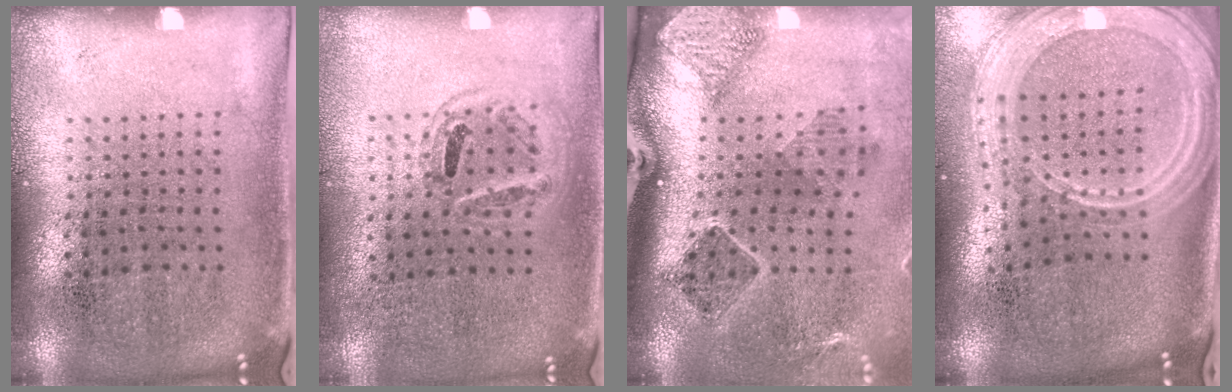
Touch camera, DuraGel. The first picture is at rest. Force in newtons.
{"total": 0.8, "press": 0.8, "slide": 0.2}
{"total": 1.9, "press": 1.6, "slide": 1.0}
{"total": 3.2, "press": 2.5, "slide": 1.9}